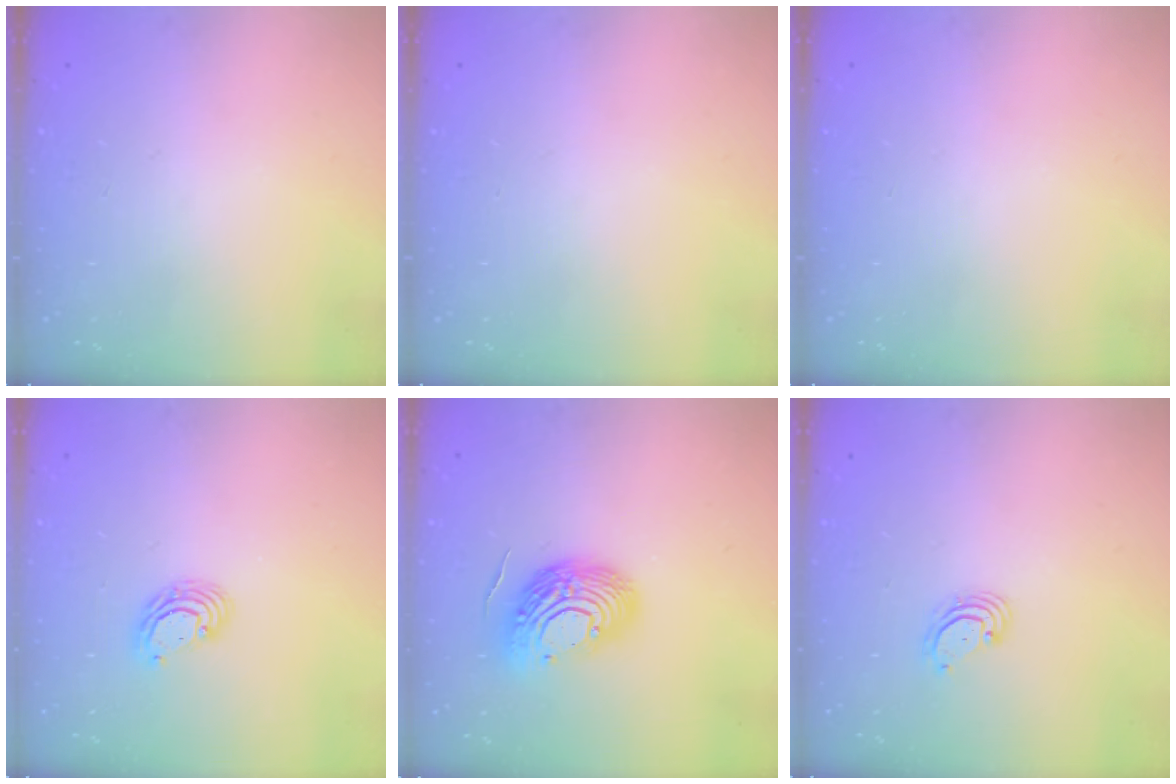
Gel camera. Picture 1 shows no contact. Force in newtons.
{"total": 0.0}
{"total": 0.0}
{"total": 5.6, "press": 5.6, "slide": 0.3}
{"total": 13.9, "press": 13.8, "slide": 1.6}
{"total": 3.0, "press": 3.0, "slide": 0.2}